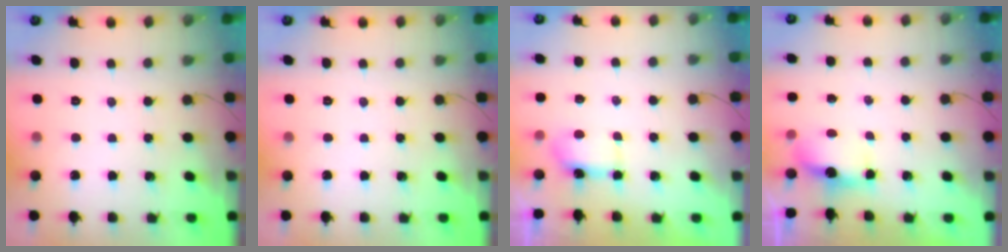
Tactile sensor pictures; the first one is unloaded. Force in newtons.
{"total": 0.0}
{"total": 4.2, "press": 4.1, "slide": 0.8}
{"total": 5.2, "press": 5.1, "slide": 0.5}